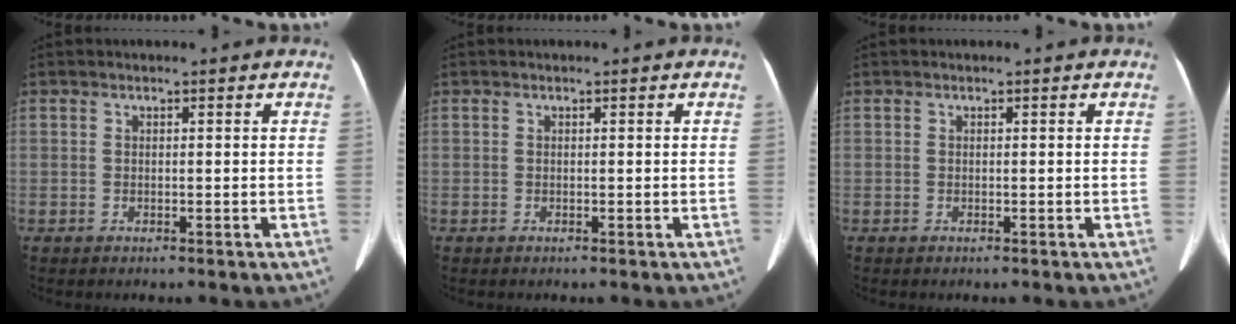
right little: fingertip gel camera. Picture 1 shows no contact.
{"total": 0.0}
{"total": 0.0}